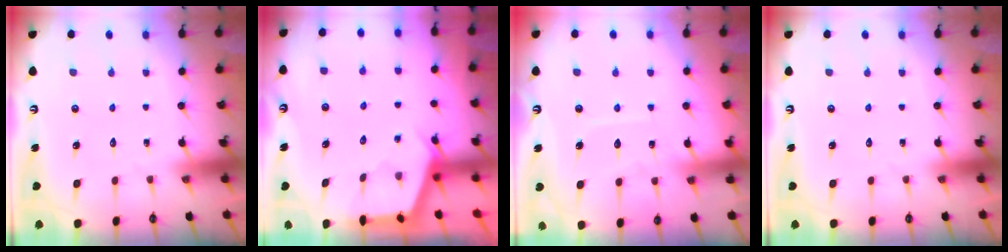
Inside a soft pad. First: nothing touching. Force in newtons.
{"total": 2.8, "press": 2.8, "slide": 0.3}
{"total": 7.4, "press": 7.4, "slide": 0.7}
{"total": 0.0}